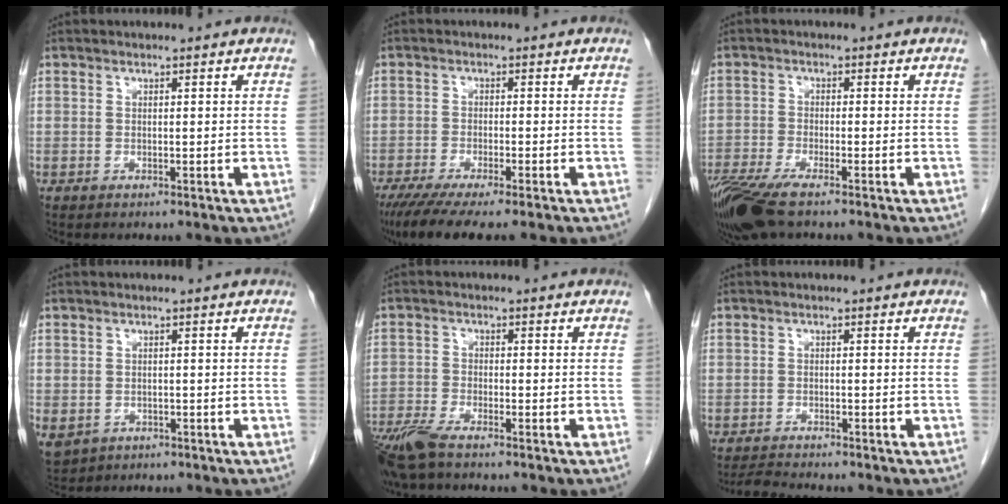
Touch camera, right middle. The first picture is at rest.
{"total": 8.6, "force": [-6.7, 0.4, 5.4], "torque": [-0.080, -0.020, -0.106]}
{"total": 8.6, "force": [-6.2, 1.5, 5.7], "torque": [-0.109, -0.018, -0.116]}
{"total": 7.4, "force": [-3.2, 6.1, 2.7], "torque": [-0.080, -0.006, -0.042]}
{"total": 6.2, "force": [-4.9, 0.9, 3.8], "torque": [-0.080, -0.017, -0.096]}
{"total": 2.6, "force": [-2.5, -0.4, 0.4], "torque": [-0.017, -0.018, -0.045]}